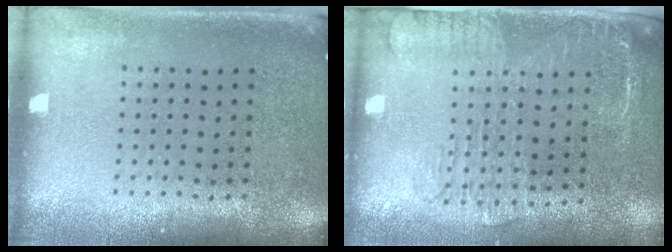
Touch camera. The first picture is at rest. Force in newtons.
{"total": 2.0, "press": 1.7, "slide": 1.0}